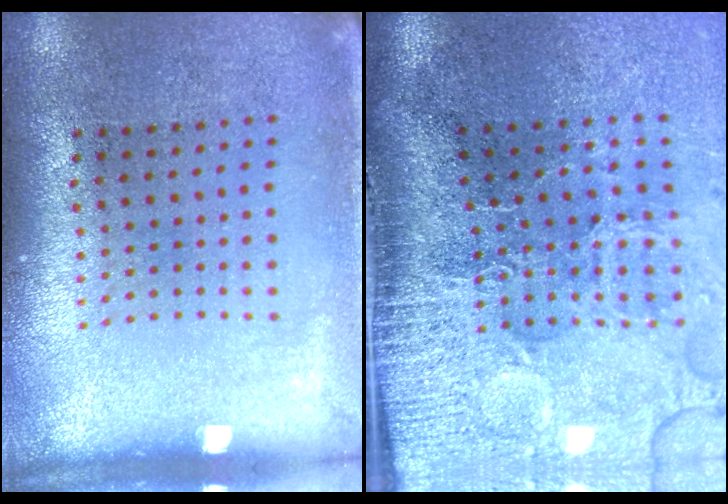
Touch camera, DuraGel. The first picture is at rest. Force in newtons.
{"total": 5.0, "press": 4.0, "slide": 2.9}